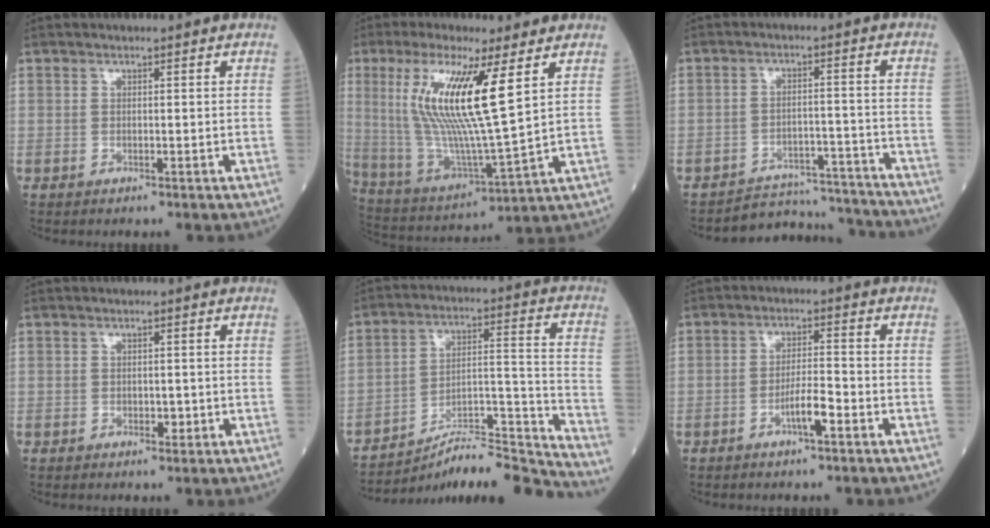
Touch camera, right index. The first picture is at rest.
{"total": 16.3, "force": [5.5, 1.0, 15.3], "torque": [-0.321, -0.012, 0.104]}
{"total": 10.8, "force": [-10.7, 1.6, -0.5], "torque": [0.018, 0.030, -0.145]}
{"total": 1.3, "force": [-0.3, 0.9, 0.8], "torque": [-0.010, 0.002, 0.002]}
{"total": 16.6, "force": [-16.1, -1.0, 4.2], "torque": [-0.056, 0.042, -0.256]}
{"total": 4.0, "force": [-2.0, 0.5, 3.5], "torque": [-0.062, 0.003, -0.035]}